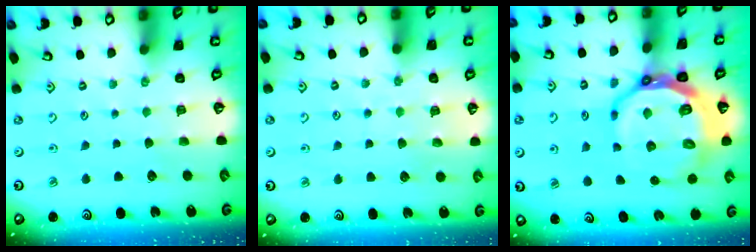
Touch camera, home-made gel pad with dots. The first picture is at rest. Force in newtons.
{"total": 7.4, "press": 7.3, "slide": 0.8}
{"total": 17.3, "press": 16.8, "slide": 4.4}